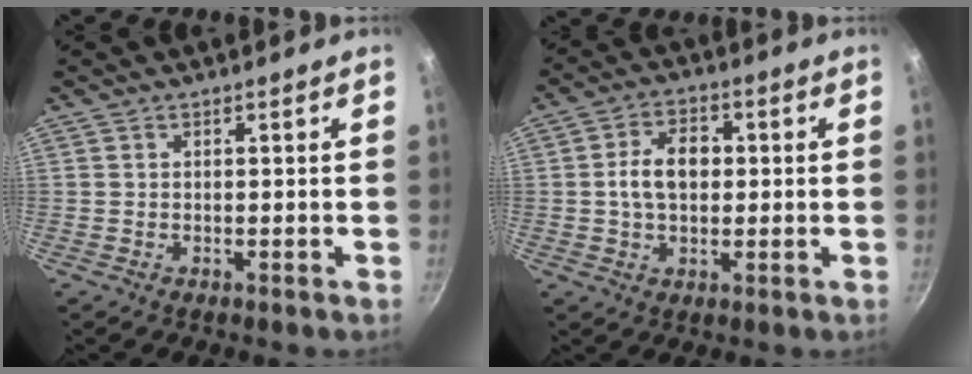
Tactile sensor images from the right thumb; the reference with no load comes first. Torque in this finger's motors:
{"motor_torque": [0.76, 1.57, 0.86, -0.37, 0.05]}